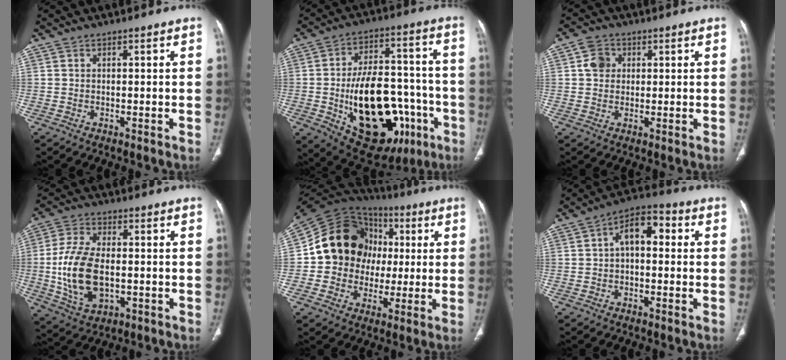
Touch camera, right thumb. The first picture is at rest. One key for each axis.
{"total": 27.7, "fx": -8.1, "fy": 15.3, "fz": 21.7, "tx": -0.319, "ty": 0.025, "tz": -0.099}
{"total": 4.4, "fx": 1.1, "fy": 3.7, "fz": 2.1, "tx": -0.024, "ty": 0.002, "tz": 0.018}
{"total": 14.4, "fx": -1.4, "fy": 8.2, "fz": 11.8, "tx": -0.236, "ty": 0.002, "tz": -0.018}
{"total": 18.6, "fx": 1.4, "fy": 16.0, "fz": 9.4, "tx": -0.122, "ty": 0.032, "tz": 0.025}
{"total": 8.3, "fx": 1.0, "fy": 4.7, "fz": 6.8, "tx": -0.091, "ty": 0.031, "tz": 0.005}